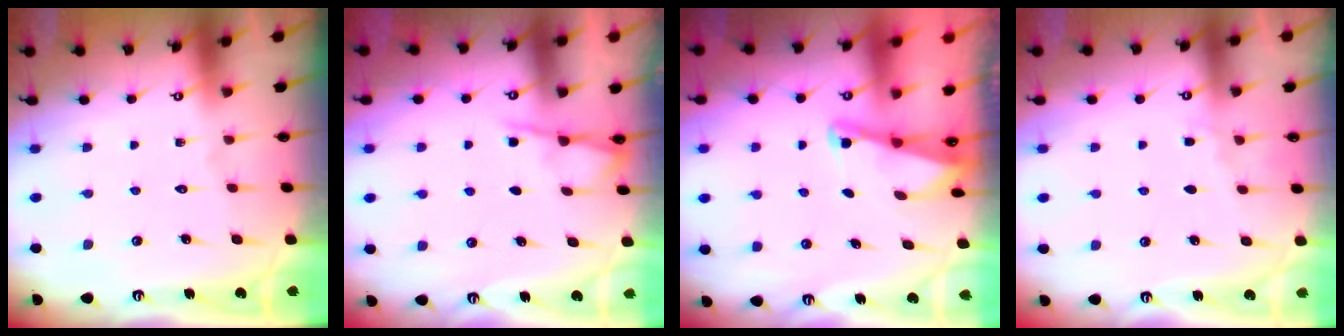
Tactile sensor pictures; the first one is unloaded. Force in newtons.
{"total": 3.4, "press": 3.4, "slide": 0.5}
{"total": 2.0, "press": 2.0, "slide": 0.3}
{"total": 3.9, "press": 3.8, "slide": 0.6}